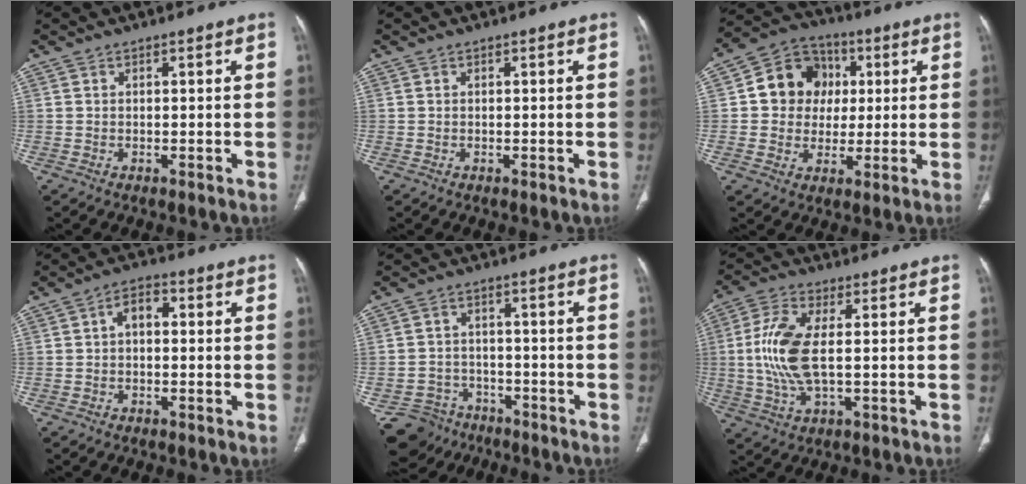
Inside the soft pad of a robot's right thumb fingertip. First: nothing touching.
{"total": 0.0}
{"total": 12.0, "force": [1.9, 10.6, 5.1], "torque": [-0.042, 0.010, 0.025]}
{"total": 4.4, "force": [0.4, 2.7, 3.5], "torque": [-0.038, 0.012, -0.005]}
{"total": 9.2, "force": [-6.5, 6.4, 0.4], "torque": [-0.008, 0.058, -0.099]}
{"total": 10.6, "force": [0.4, 4.3, 9.7], "torque": [-0.222, 0.003, 0.006]}